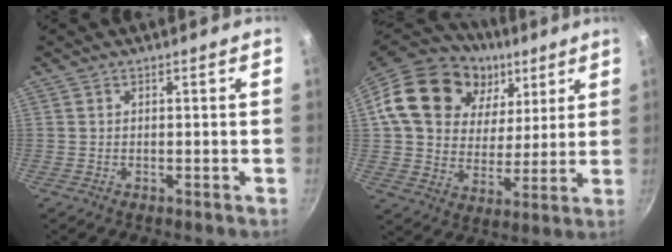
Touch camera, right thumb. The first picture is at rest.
{"total": 24.9, "force": [9.9, 17.9, 14.1], "torque": [-0.232, -0.011, 0.169]}